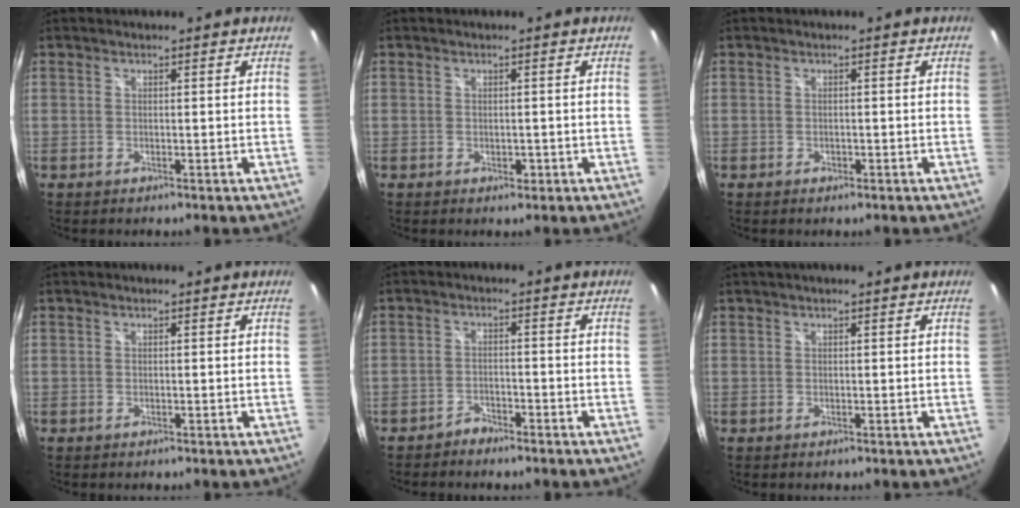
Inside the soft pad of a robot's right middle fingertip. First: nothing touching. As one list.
[{"total": 1.3, "force": [-0.4, 0.9, 0.7], "torque": [-0.007, -0.003, -0.007]}, {"total": 0.9, "force": [-0.5, 0.6, 0.4], "torque": [-0.006, -0.004, -0.010]}, {"total": 0.0}, {"total": 2.7, "force": [-2.5, 0.9, 0.5], "torque": [-0.018, 0.001, -0.044]}, {"total": 1.9, "force": [1.5, -0.2, 1.2], "torque": [-0.022, 0.008, 0.015]}]